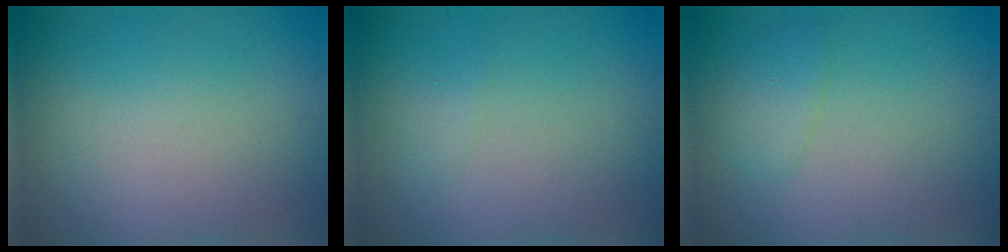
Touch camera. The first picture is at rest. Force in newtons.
{"total": 0.6, "press": 0.6, "slide": 0.0}
{"total": 1.8, "press": 1.8, "slide": 0.0}